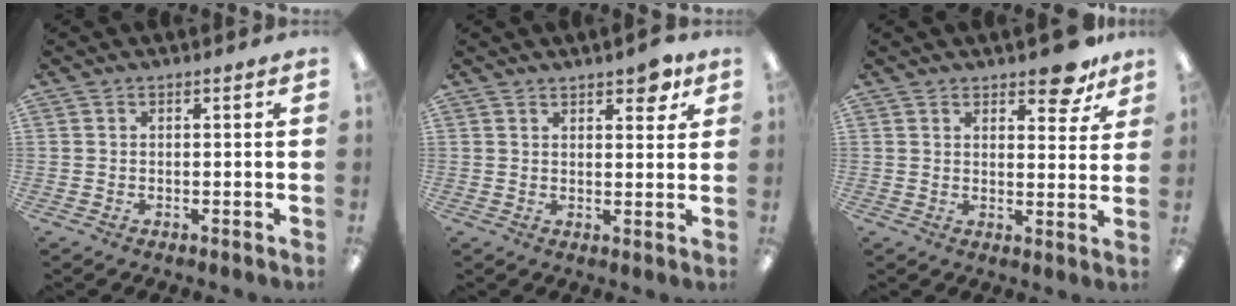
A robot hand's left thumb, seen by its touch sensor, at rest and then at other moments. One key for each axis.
{"total": 4.9, "fx": 3.4, "fy": 2.0, "fz": 2.9, "tx": -0.031, "ty": -0.012, "tz": 0.055}
{"total": 7.9, "fx": 5.7, "fy": 3.4, "fz": 4.4, "tx": -0.044, "ty": -0.029, "tz": 0.093}